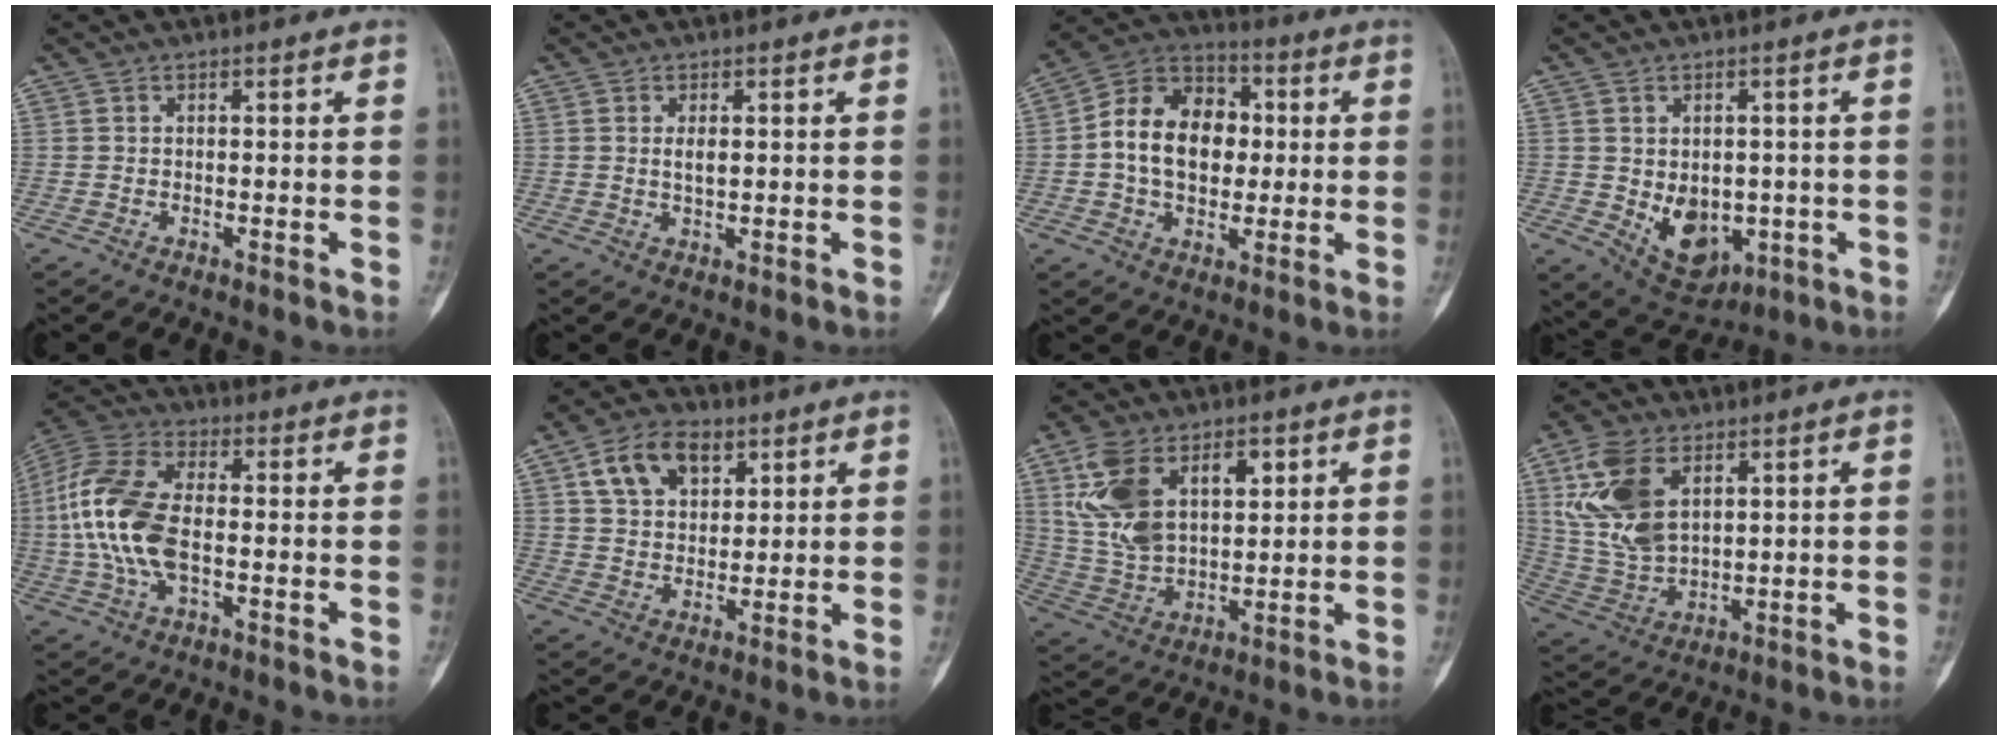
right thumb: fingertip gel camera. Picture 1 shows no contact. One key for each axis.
{"total": 1.9, "fx": 0.4, "fy": 0.8, "fz": 1.7, "tx": -0.027, "ty": -0.004, "tz": 0.009}
{"total": 15.3, "fx": 0.5, "fy": 11.1, "fz": 10.5, "tx": -0.142, "ty": 0.026, "tz": 0.002}
{"total": 9.3, "fx": -1.7, "fy": 6.6, "fz": 6.3, "tx": -0.064, "ty": -0.009, "tz": -0.005}
{"total": 15.2, "fx": -0.9, "fy": 7.7, "fz": 13.1, "tx": -0.293, "ty": 0.019, "tz": -0.021}
{"total": 11.0, "fx": 5.4, "fy": 7.0, "fz": 6.5, "tx": -0.091, "ty": -0.011, "tz": 0.097}
{"total": 15.3, "fx": 5.7, "fy": 9.3, "fz": 10.8, "tx": -0.190, "ty": -0.012, "tz": 0.122}
{"total": 13.9, "fx": 5.2, "fy": 8.2, "fz": 10.0, "tx": -0.201, "ty": -0.015, "tz": 0.116}